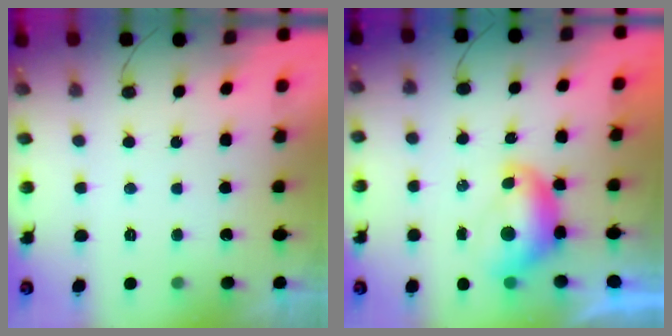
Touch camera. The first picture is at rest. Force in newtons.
{"total": 8.0, "press": 8.0, "slide": 0.9}